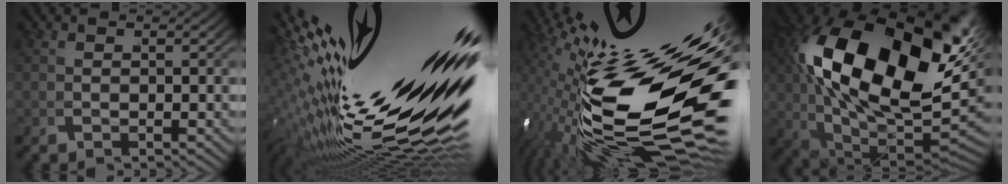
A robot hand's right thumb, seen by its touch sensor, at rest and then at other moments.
{"total": 19.0, "force": [-2.1, 9.9, 16.1], "torque": [-0.249, -0.030, -0.009]}
{"total": 21.3, "force": [-2.1, 10.7, 18.4], "torque": [-0.326, -0.060, 0.007]}
{"total": 26.7, "force": [1.9, 15.9, 21.4], "torque": [-0.423, -0.064, 0.064]}